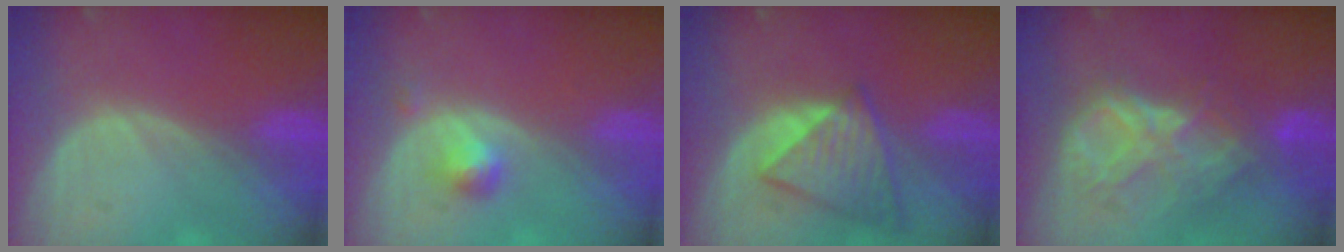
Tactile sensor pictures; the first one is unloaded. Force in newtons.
{"total": 2.4, "press": 2.4, "slide": 0.2}
{"total": 7.7, "press": 7.1, "slide": 3.0}
{"total": 8.7, "press": 7.7, "slide": 4.1}